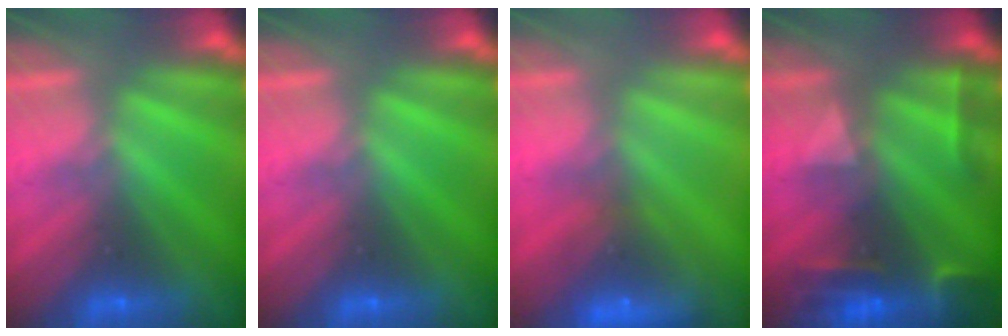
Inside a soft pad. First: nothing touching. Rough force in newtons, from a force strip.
{"total": 0.0}
{"total": 7.7}
{"total": 7.3}